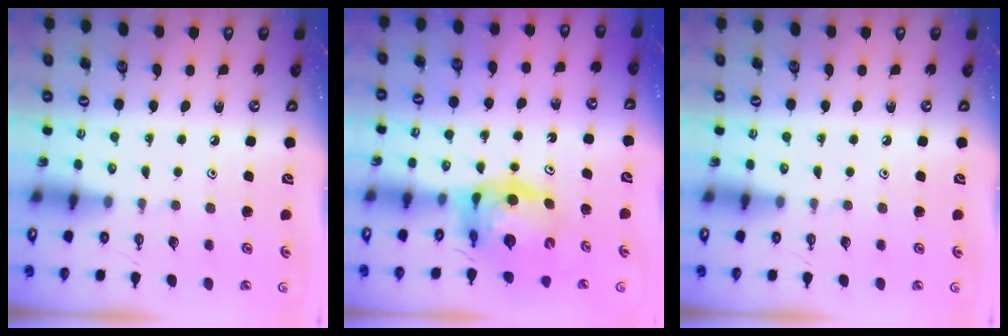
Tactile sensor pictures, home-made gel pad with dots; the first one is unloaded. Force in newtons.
{"total": 10.6, "press": 10.6, "slide": 1.2}
{"total": 0.0}